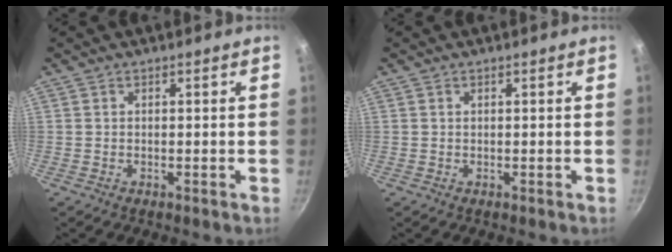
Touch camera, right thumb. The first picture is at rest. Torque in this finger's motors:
{"motor_torque": [0.04, 0.02, 0.05, 0.01, 0.00]}